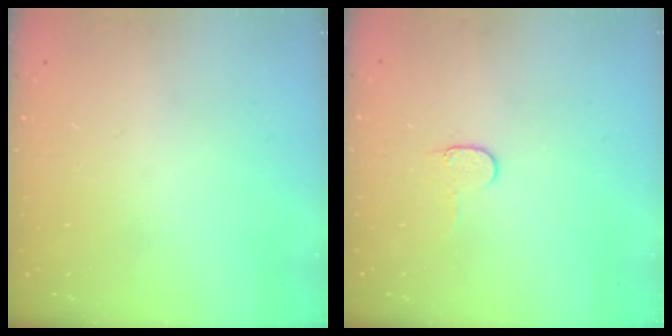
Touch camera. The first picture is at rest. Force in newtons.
{"total": 4.0, "press": 4.0, "slide": 0.4}